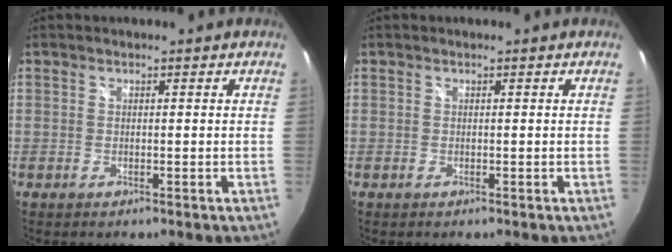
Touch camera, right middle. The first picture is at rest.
{"total": 0.0}